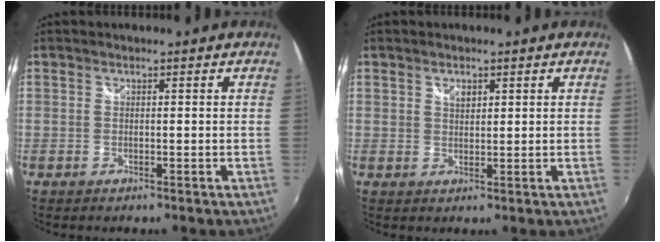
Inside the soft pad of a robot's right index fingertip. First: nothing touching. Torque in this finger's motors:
{"motor_torque": [-0.01, 0.04, 0.01, 0.03]}